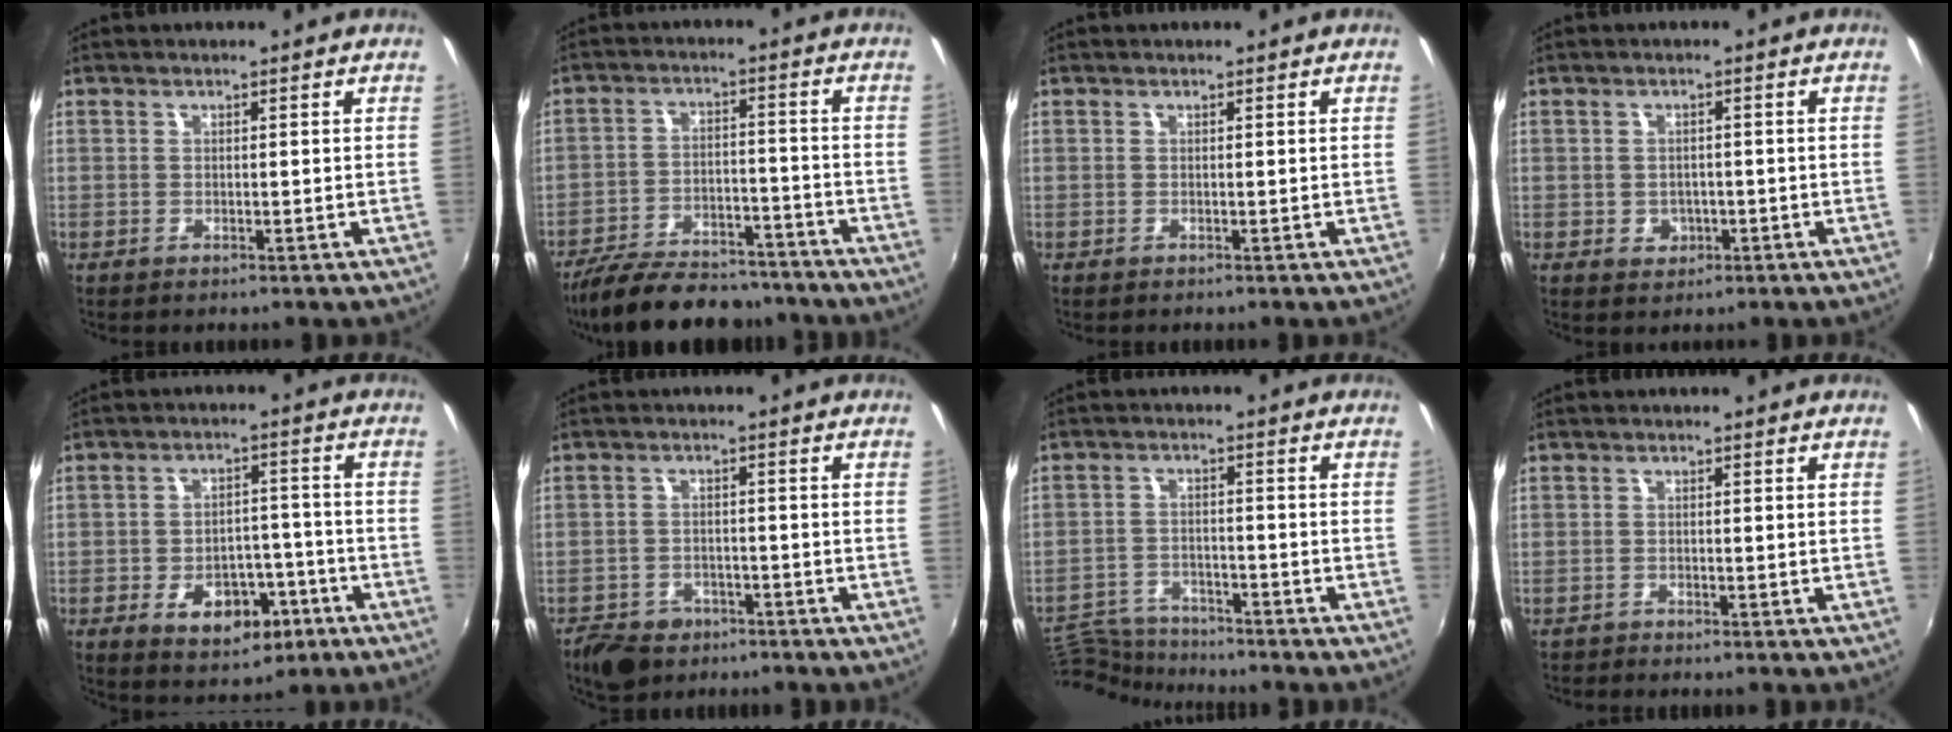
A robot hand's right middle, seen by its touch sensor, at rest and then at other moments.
{"total": 18.7, "force": [-15.7, 6.4, 7.7], "torque": [-0.166, -0.007, -0.228]}
{"total": 0.0}
{"total": 3.5, "force": [-0.9, 3.1, 1.2], "torque": [-0.026, 0.002, -0.006]}
{"total": 10.1, "force": [-5.0, 6.2, 6.2], "torque": [-0.109, 0.010, -0.058]}
{"total": 8.4, "force": [-5.8, 5.3, 3.0], "torque": [-0.087, 0.000, -0.090]}
{"total": 10.4, "force": [-9.9, 2.2, 2.5], "torque": [-0.078, -0.001, -0.175]}
{"total": 1.1, "force": [-1.1, 0.1, -0.1], "torque": [0.000, -0.006, -0.022]}